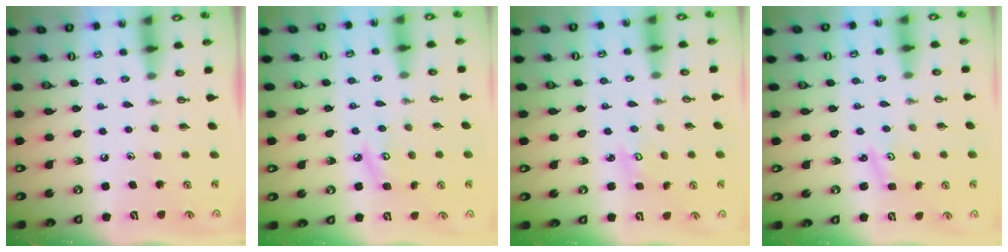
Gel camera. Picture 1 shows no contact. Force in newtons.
{"total": 6.4, "press": 6.4, "slide": 0.5}
{"total": 2.5, "press": 2.4, "slide": 0.3}
{"total": 1.2, "press": 1.2, "slide": 0.2}